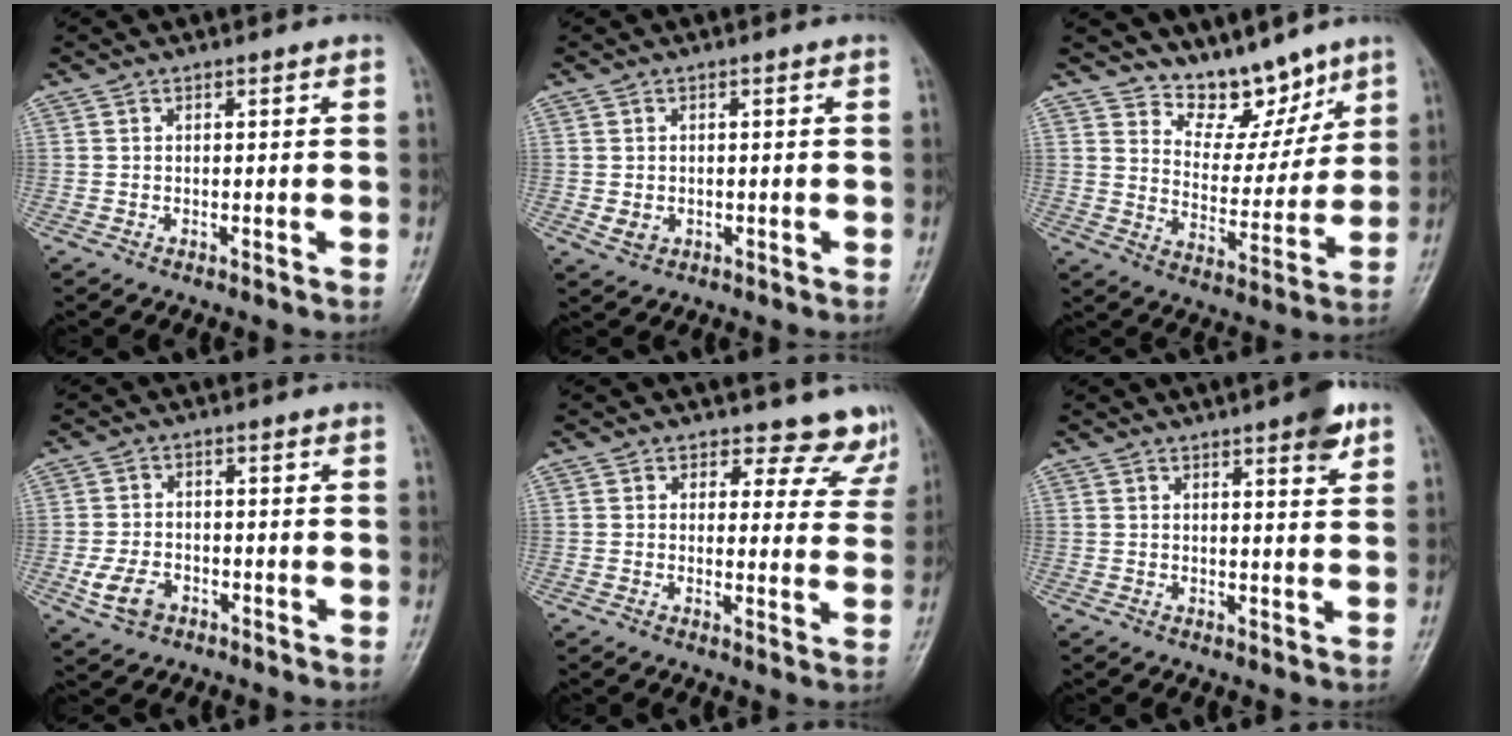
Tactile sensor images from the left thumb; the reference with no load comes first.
{"total": 2.3, "force": [-0.4, 1.9, 1.2], "torque": [-0.014, -0.001, -0.001]}
{"total": 10.1, "force": [8.4, 4.9, 2.7], "torque": [-0.004, -0.062, 0.148]}
{"total": 5.5, "force": [-2.4, 3.8, 3.1], "torque": [-0.060, 0.011, -0.041]}
{"total": 9.4, "force": [8.3, 4.4, 0.4], "torque": [0.055, -0.050, 0.068]}
{"total": 5.4, "force": [3.2, 1.3, 4.1], "torque": [-0.046, -0.013, 0.036]}